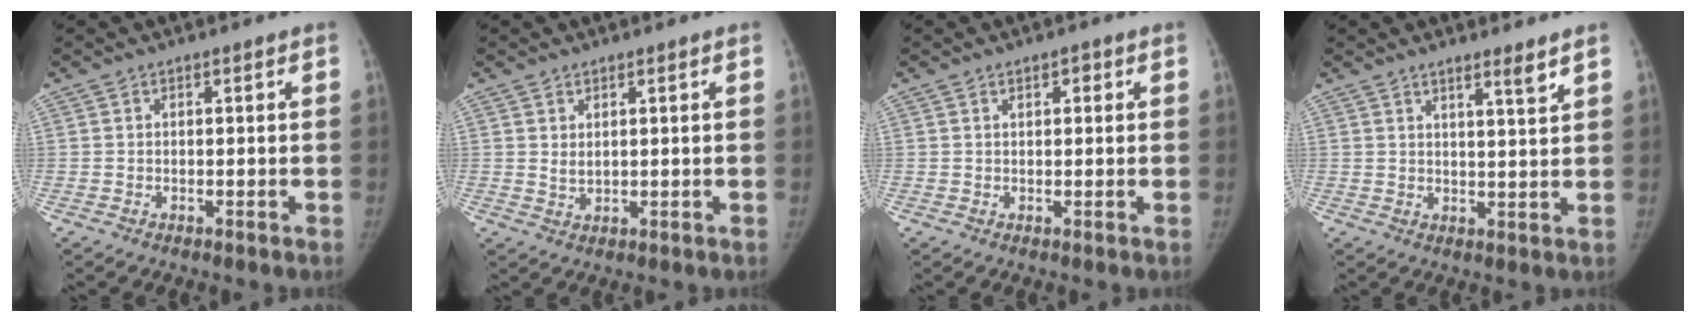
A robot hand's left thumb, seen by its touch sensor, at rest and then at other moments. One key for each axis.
{"total": 1.7, "fx": 0.8, "fy": 0.9, "fz": 1.2, "tx": -0.016, "ty": -0.012, "tz": 0.020}
{"total": 1.5, "fx": 0.7, "fy": 0.8, "fz": 1.0, "tx": -0.005, "ty": -0.002, "tz": 0.009}
{"total": 3.7, "fx": 2.8, "fy": -0.1, "fz": 2.5, "tx": -0.034, "ty": -0.026, "tz": 0.045}